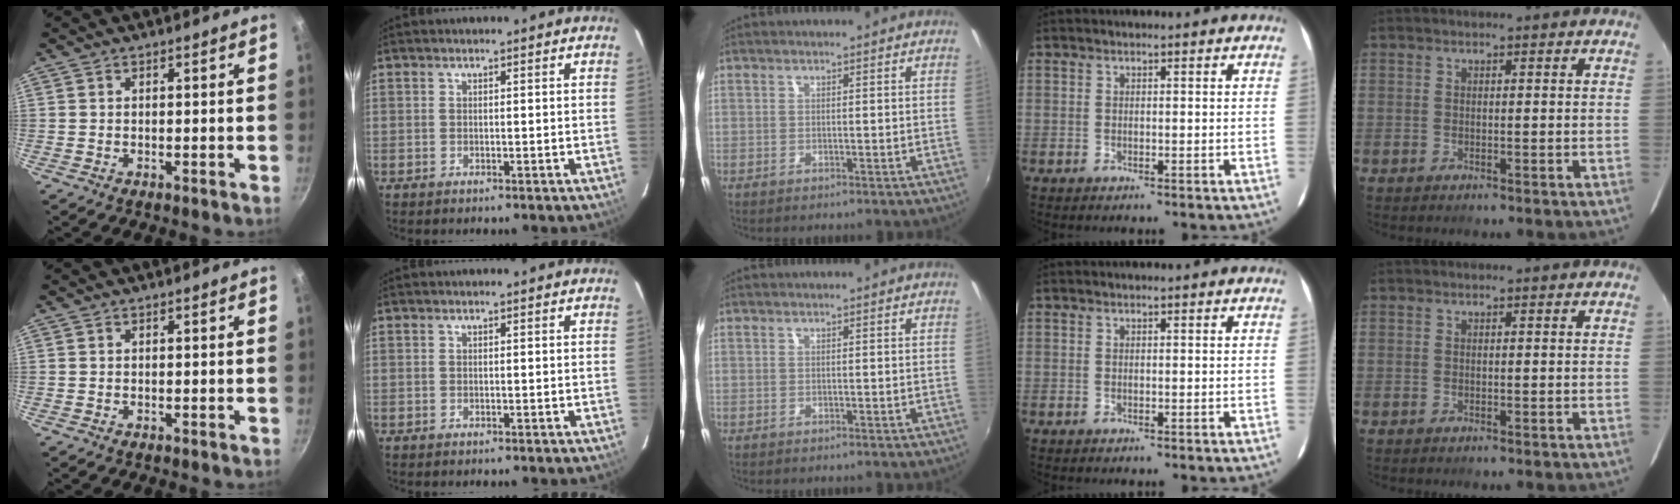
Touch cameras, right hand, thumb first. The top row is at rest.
{}